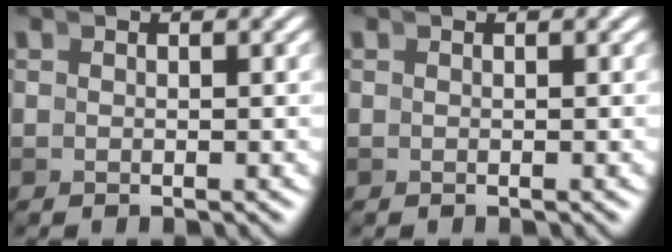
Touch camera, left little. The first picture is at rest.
{"total": 0.0}